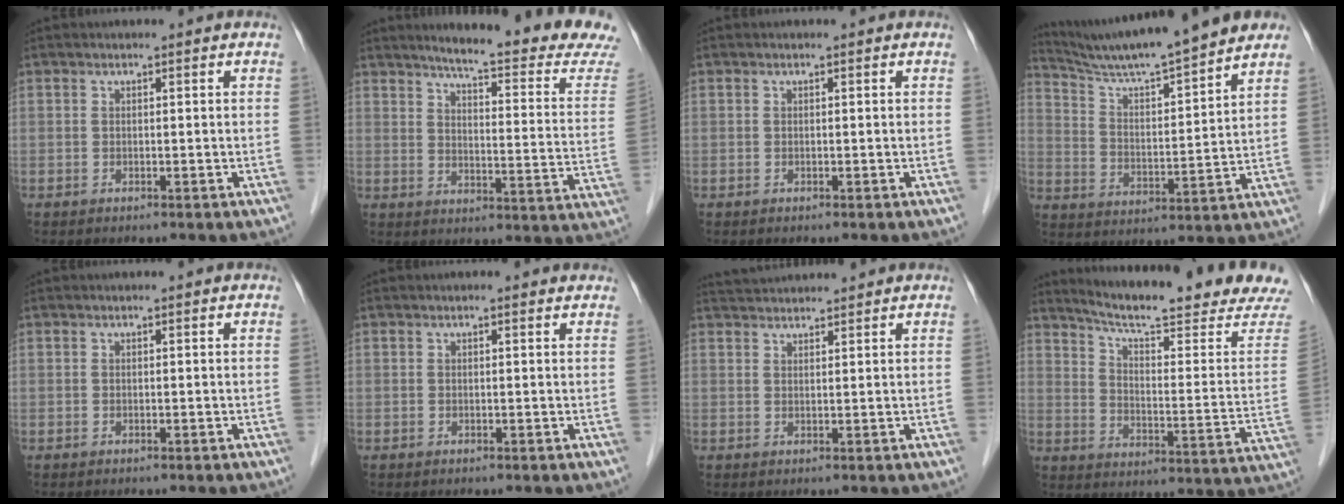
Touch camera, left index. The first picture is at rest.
{"total": 20.5, "force": [18.7, 0.0, 8.4], "torque": [-0.113, -0.091, 0.219]}
{"total": 0.0}
{"total": 16.2, "force": [14.6, -0.4, 6.9], "torque": [-0.126, 0.012, 0.232]}
{"total": 0.0}
{"total": 1.6, "force": [1.5, 0.4, 0.5], "torque": [-0.013, 0.009, 0.010]}
{"total": 4.4, "force": [4.3, 0.1, 0.7], "torque": [-0.016, 0.035, 0.077]}
{"total": 22.2, "force": [20.2, 0.0, 9.2], "torque": [-0.144, -0.076, 0.265]}